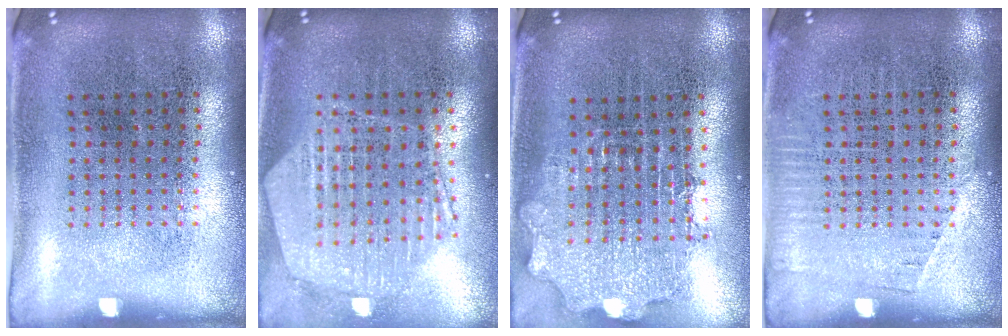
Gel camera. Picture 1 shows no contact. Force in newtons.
{"total": 1.2, "press": 1.2, "slide": 0.2}
{"total": 2.0, "press": 1.6, "slide": 1.2}
{"total": 0.9, "press": 0.8, "slide": 0.2}